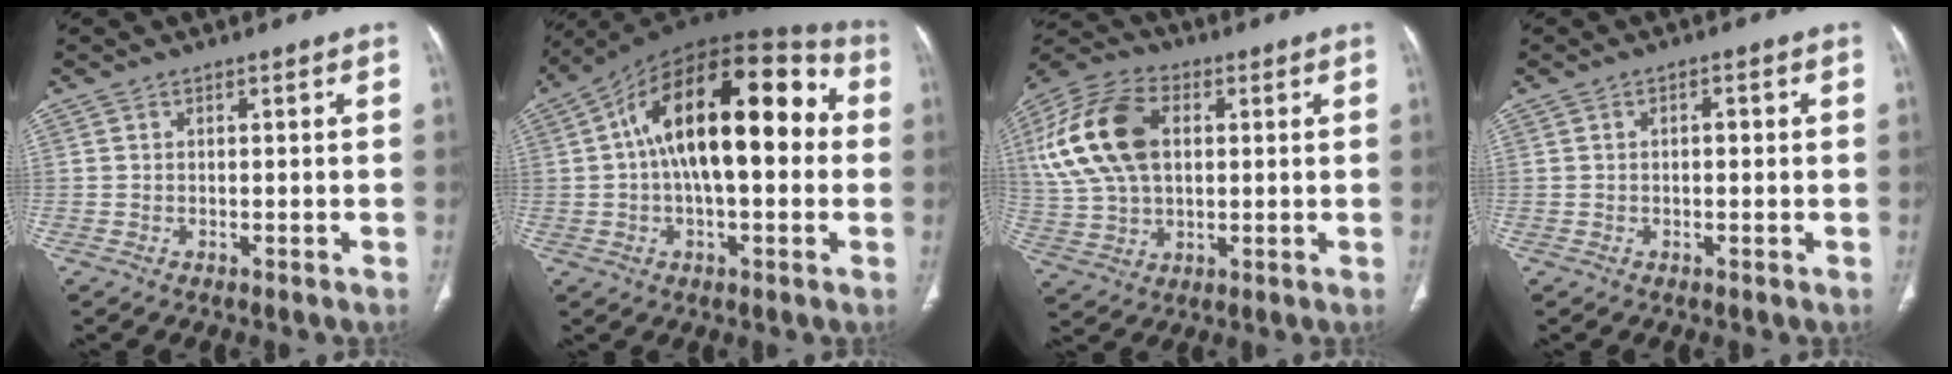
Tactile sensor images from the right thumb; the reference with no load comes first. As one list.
[{"total": 23.4, "force": [2.5, 11.1, 20.5], "torque": [-0.308, 0.046, 0.027]}, {"total": 18.2, "force": [3.7, 11.5, 13.6], "torque": [-0.276, 0.014, 0.066]}, {"total": 1.6, "force": [0.1, 0.8, 1.3], "torque": [-0.021, 0.005, 0.001]}]